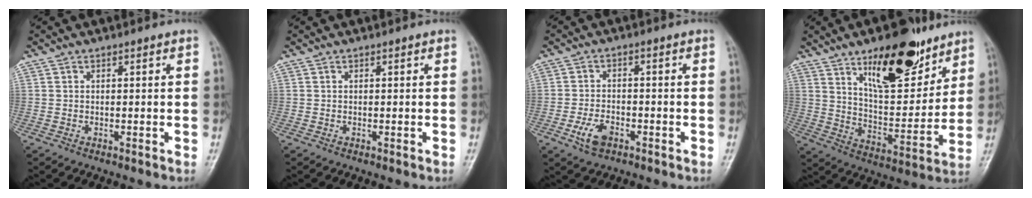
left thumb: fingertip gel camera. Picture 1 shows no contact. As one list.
[{"total": 0.0}, {"total": 4.9, "force": [-2.5, 2.8, 3.1], "torque": [-0.061, 0.012, -0.045]}, {"total": 18.6, "force": [11.5, 7.6, 12.4], "torque": [-0.143, -0.070, 0.193]}]